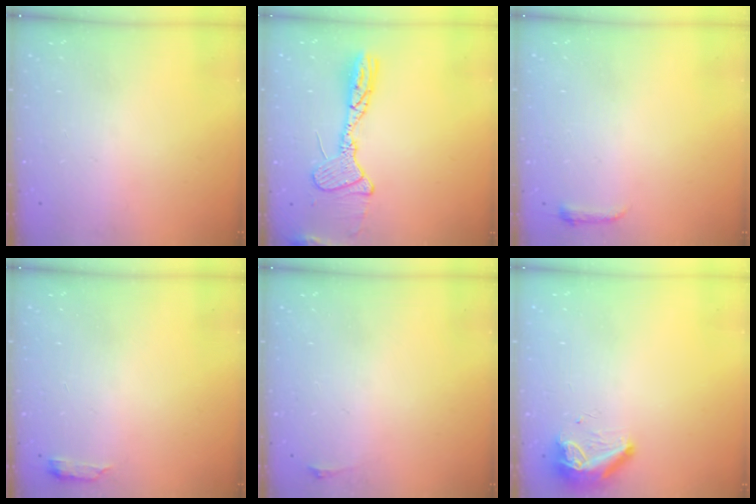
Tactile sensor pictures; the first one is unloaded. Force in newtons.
{"total": 13.1, "press": 13.1, "slide": 0.3}
{"total": 3.0, "press": 2.9, "slide": 0.6}
{"total": 2.6, "press": 2.6, "slide": 0.5}
{"total": 2.8, "press": 2.1, "slide": 1.9}
{"total": 8.3, "press": 8.3, "slide": 0.9}